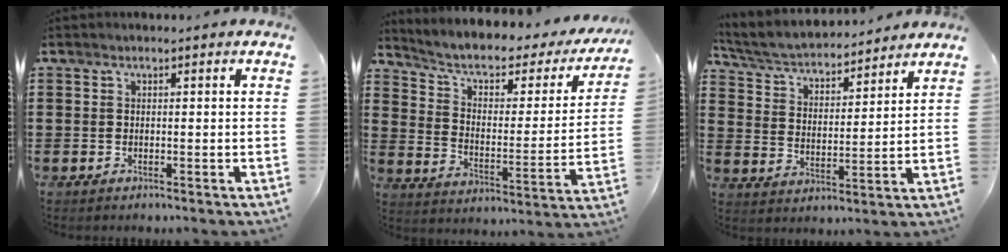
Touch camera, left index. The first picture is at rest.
{"total": 5.2, "force": [3.0, 2.4, 3.5], "torque": [-0.085, -0.016, 0.043]}
{"total": 4.6, "force": [4.3, 0.7, 1.3], "torque": [-0.049, -0.030, 0.070]}